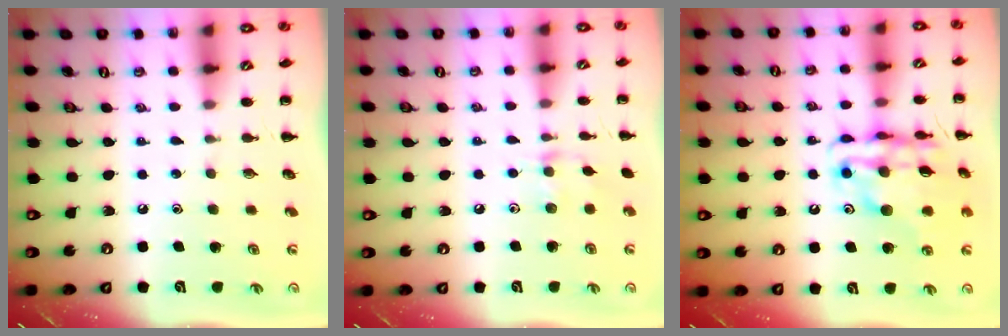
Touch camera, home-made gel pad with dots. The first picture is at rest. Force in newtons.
{"total": 6.6, "press": 6.4, "slide": 1.6}
{"total": 17.3, "press": 17.1, "slide": 2.7}